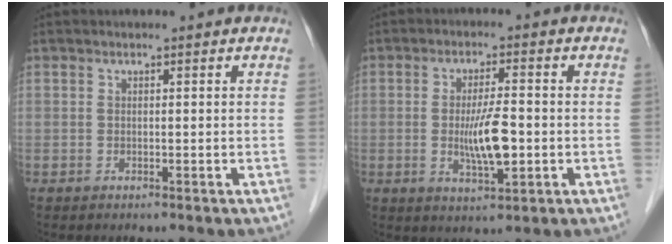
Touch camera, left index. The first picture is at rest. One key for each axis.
{"total": 6.6, "fx": -1.1, "fy": 1.3, "fz": 6.4, "tx": -0.121, "ty": -0.008, "tz": -0.021}